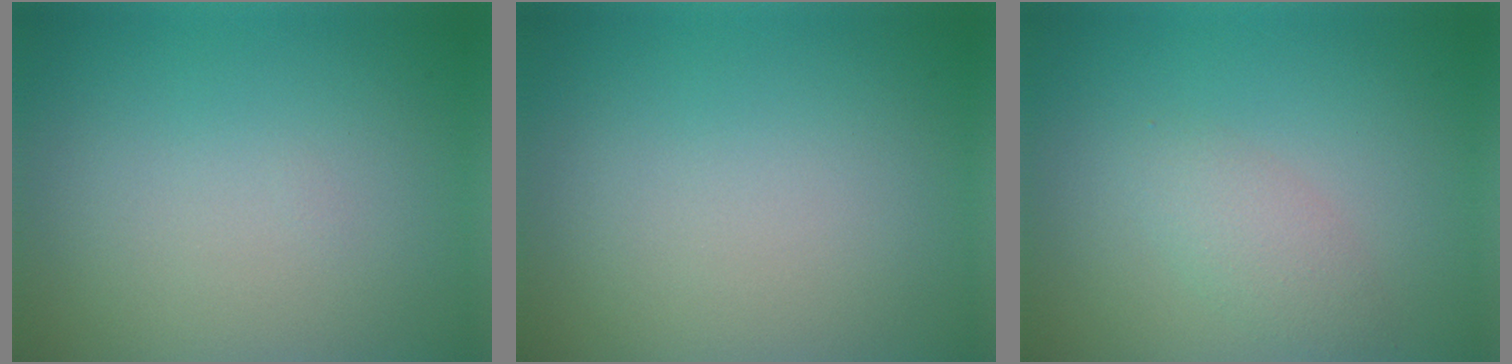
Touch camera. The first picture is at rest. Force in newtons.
{"total": 0.0}
{"total": 2.0, "press": 2.0, "slide": 0.1}